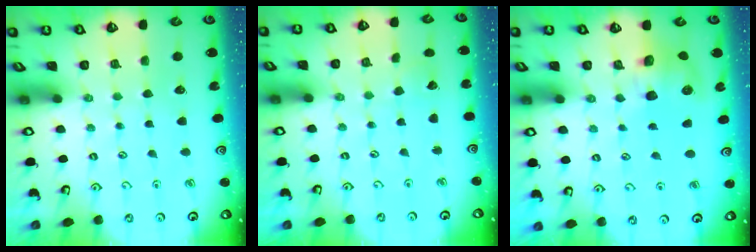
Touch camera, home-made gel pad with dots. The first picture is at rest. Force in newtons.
{"total": 2.0, "press": 2.0, "slide": 0.1}
{"total": 8.1, "press": 8.0, "slide": 1.1}